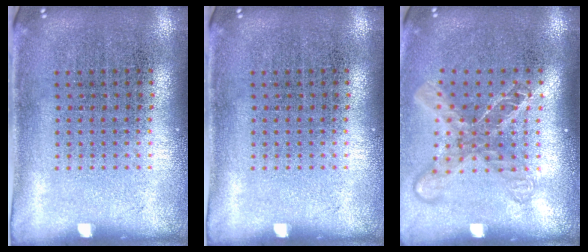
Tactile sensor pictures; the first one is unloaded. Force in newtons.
{"total": 0.0}
{"total": 1.8, "press": 1.4, "slide": 1.2}